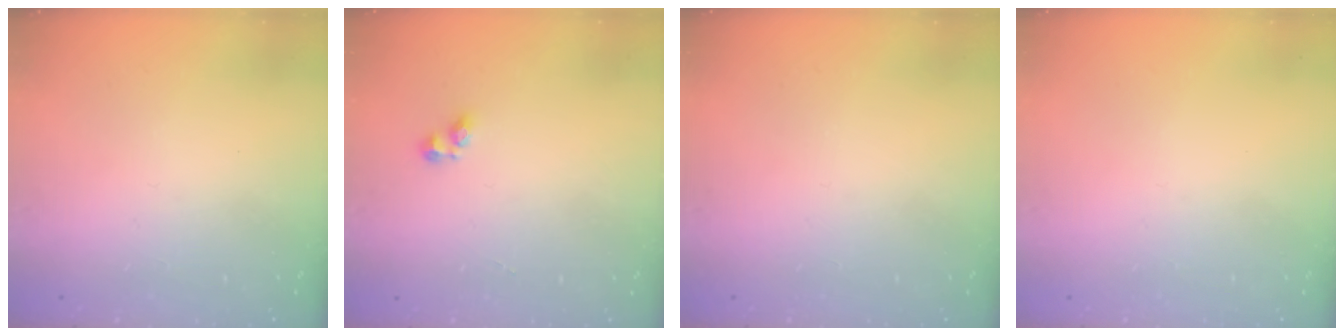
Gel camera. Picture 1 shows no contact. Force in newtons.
{"total": 3.0, "press": 2.9, "slide": 0.6}
{"total": 0.0}
{"total": 0.0}